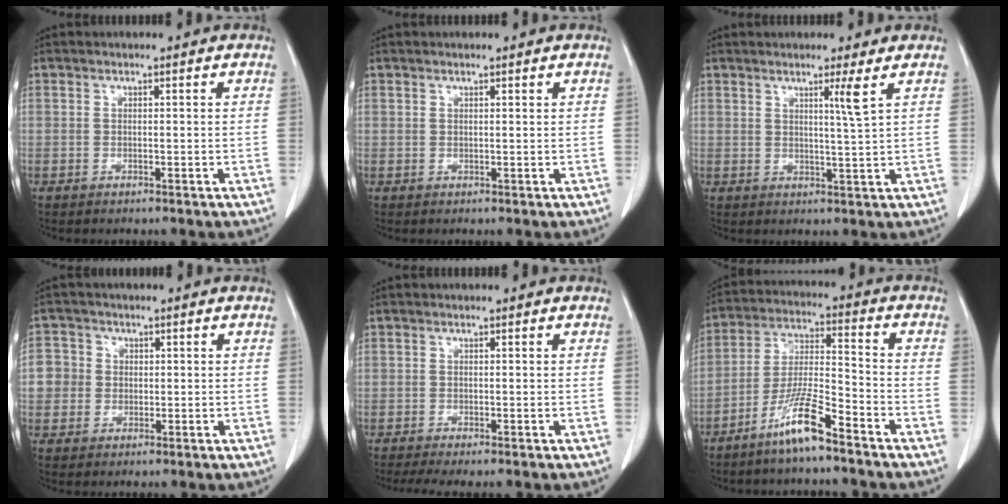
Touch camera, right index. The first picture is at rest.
{"total": 0.6, "force": [0.5, 0.2, 0.1], "torque": [-0.003, -0.003, 0.008]}
{"total": 3.2, "force": [1.9, -1.0, 2.4], "torque": [-0.041, -0.014, 0.034]}
{"total": 4.8, "force": [0.1, 4.7, 0.6], "torque": [-0.007, 0.016, 0.000]}
{"total": 2.2, "force": [-1.4, 0.6, 1.5], "torque": [-0.034, -0.009, -0.028]}
{"total": 9.5, "force": [-6.6, 0.7, 6.7], "torque": [-0.137, -0.016, -0.134]}